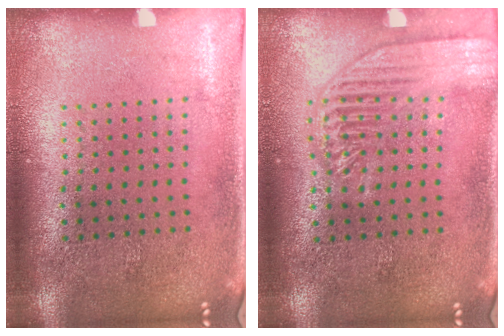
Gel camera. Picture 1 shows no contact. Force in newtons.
{"total": 1.9, "press": 1.9, "slide": 0.2}